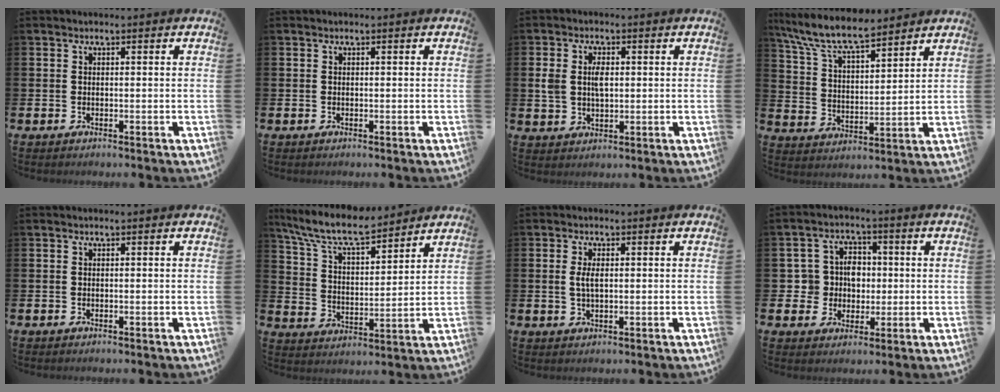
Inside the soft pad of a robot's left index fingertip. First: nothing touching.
{"total": 0.0}
{"total": 3.7, "force": [0.9, 2.4, 2.7], "torque": [-0.050, 0.008, 0.011]}
{"total": 8.8, "force": [7.9, 1.6, 3.5], "torque": [-0.102, -0.038, 0.142]}
{"total": 0.0}
{"total": 9.0, "force": [8.1, 1.8, 3.5], "torque": [-0.105, -0.042, 0.146]}
{"total": 2.6, "force": [0.4, 1.2, 2.3], "torque": [-0.046, 0.006, 0.004]}
{"total": 5.7, "force": [0.5, 5.4, 1.9], "torque": [-0.057, 0.021, 0.007]}